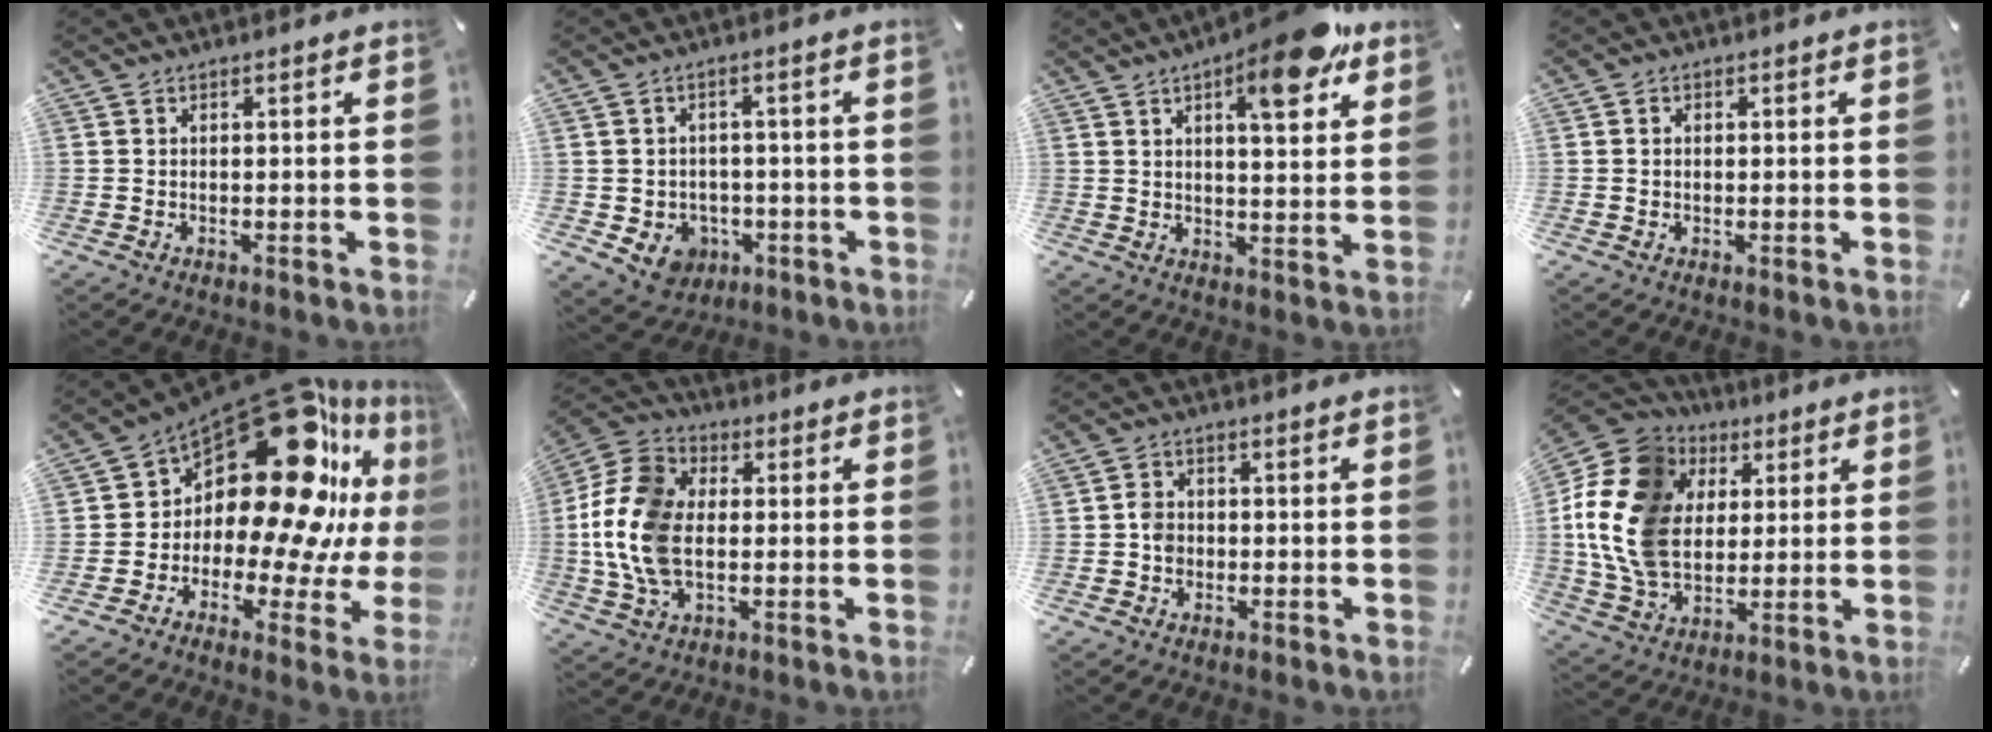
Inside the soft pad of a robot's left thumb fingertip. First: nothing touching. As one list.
[{"total": 5.9, "force": [-1.4, 5.4, 1.7], "torque": [-0.033, 0.004, -0.025]}, {"total": 13.0, "force": [8.0, 3.8, 9.5], "torque": [-0.126, -0.044, 0.127]}, {"total": 1.1, "force": [0.0, 0.9, 0.6], "torque": [-0.013, 0.006, -0.001]}, {"total": 25.9, "force": [11.3, 13.6, 18.9], "torque": [-0.284, -0.117, 0.197]}, {"total": 15.1, "force": [-1.1, 10.4, 10.9], "torque": [-0.254, 0.008, -0.021]}, {"total": 3.4, "force": [-0.8, 2.9, 1.6], "torque": [-0.027, 0.007, -0.016]}, {"total": 18.1, "force": [1.8, 15.0, 9.9], "torque": [-0.240, -0.003, 0.028]}]